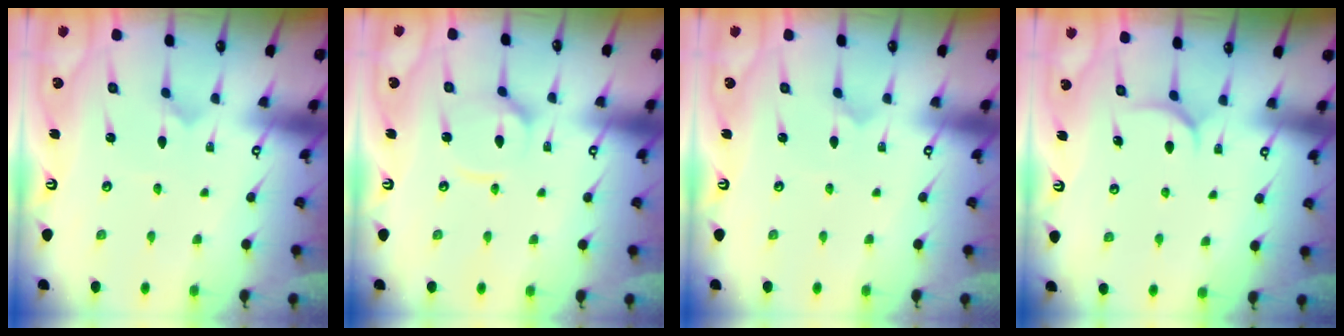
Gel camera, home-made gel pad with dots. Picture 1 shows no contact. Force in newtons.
{"total": 7.2, "press": 7.2, "slide": 0.8}
{"total": 0.0}
{"total": 4.9, "press": 4.8, "slide": 0.8}